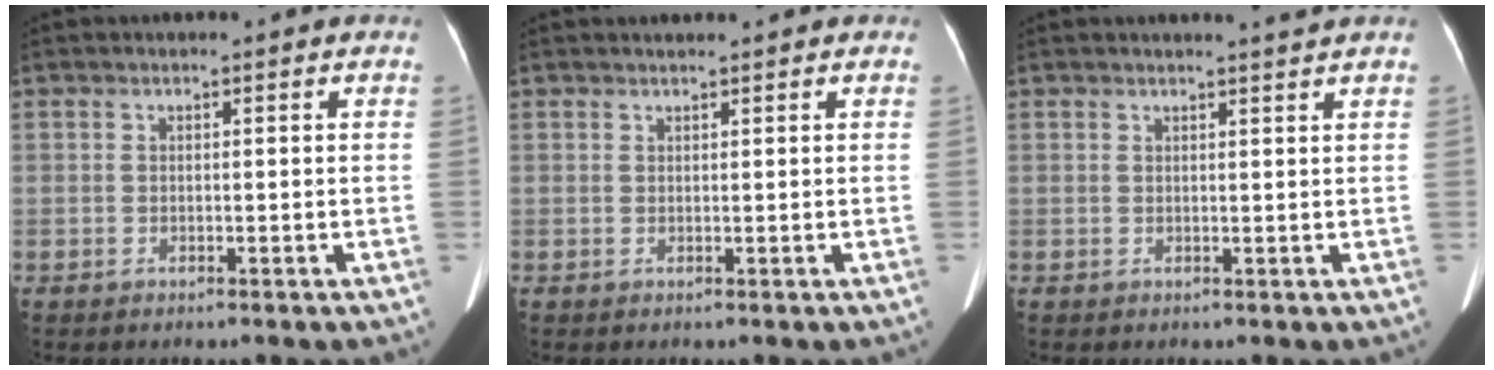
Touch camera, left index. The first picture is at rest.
{"total": 3.4, "force": [3.1, 0.5, 1.3], "torque": [-0.020, 0.019, 0.032]}
{"total": 1.9, "force": [1.7, -0.7, 0.4], "torque": [-0.014, -0.009, 0.025]}